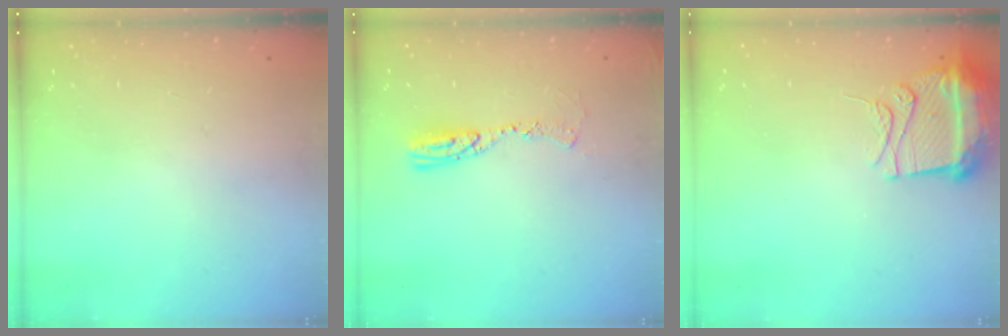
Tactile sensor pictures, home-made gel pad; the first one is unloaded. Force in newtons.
{"total": 9.5, "press": 9.5, "slide": 0.9}
{"total": 10.8, "press": 10.7, "slide": 1.1}